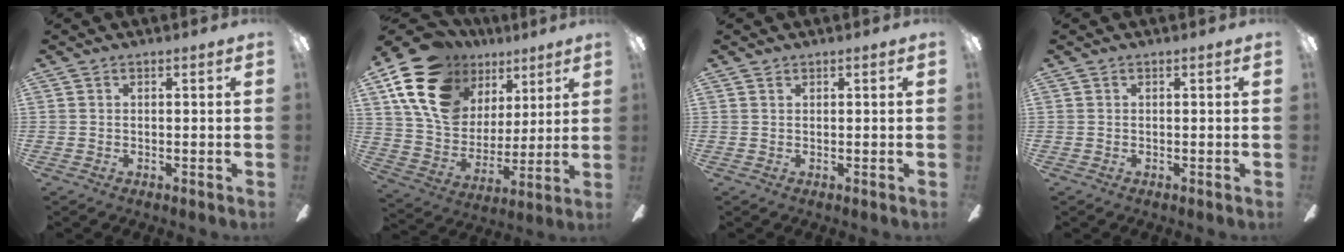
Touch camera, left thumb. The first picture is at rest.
{"total": 20.8, "force": [10.5, 14.7, 10.2], "torque": [-0.210, -0.035, 0.198]}
{"total": 0.6, "force": [0.5, 0.3, 0.2], "torque": [-0.005, 0.002, 0.009]}
{"total": 0.0}